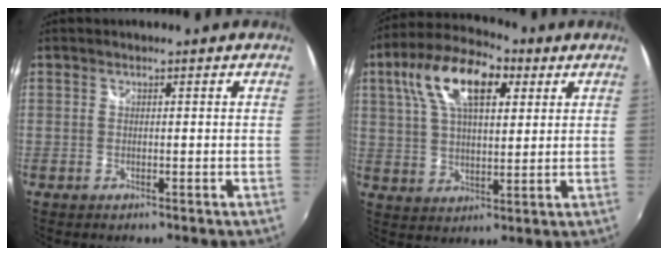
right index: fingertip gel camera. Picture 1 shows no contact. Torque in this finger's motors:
{"motor_torque": [1.20, 0.94, 0.38, 0.15]}